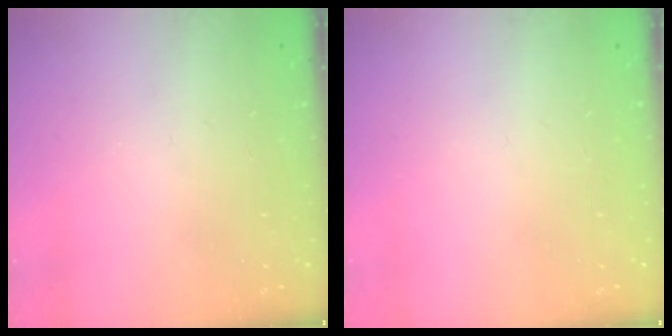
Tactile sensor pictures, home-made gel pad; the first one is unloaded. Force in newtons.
{"total": 0.0}